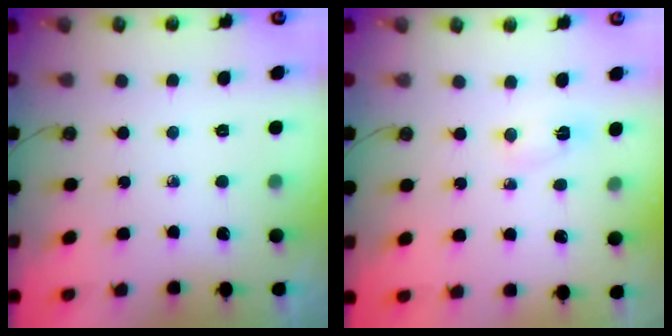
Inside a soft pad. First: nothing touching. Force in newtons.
{"total": 2.2, "press": 2.2, "slide": 0.2}